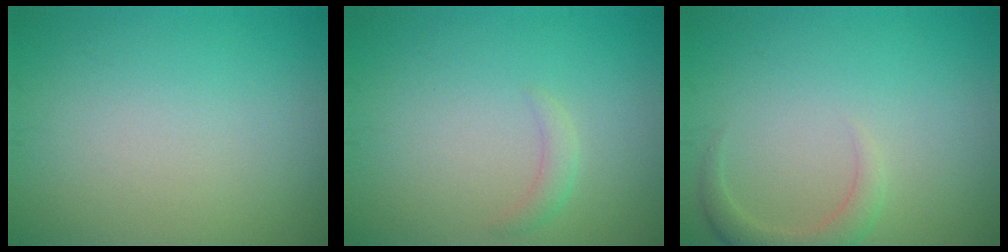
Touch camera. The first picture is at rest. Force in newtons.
{"total": 1.1, "press": 1.1, "slide": 0.0}
{"total": 2.2, "press": 2.2, "slide": 0.3}